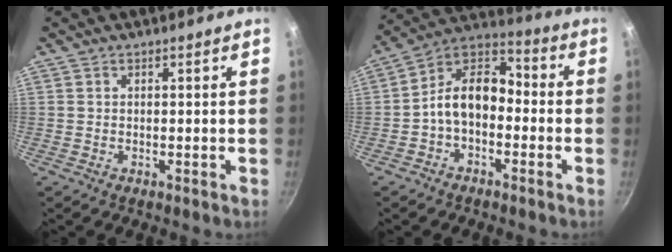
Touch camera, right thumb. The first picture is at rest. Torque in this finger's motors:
{"motor_torque": [0.25, 0.08, 1.19, -0.56, 0.10]}